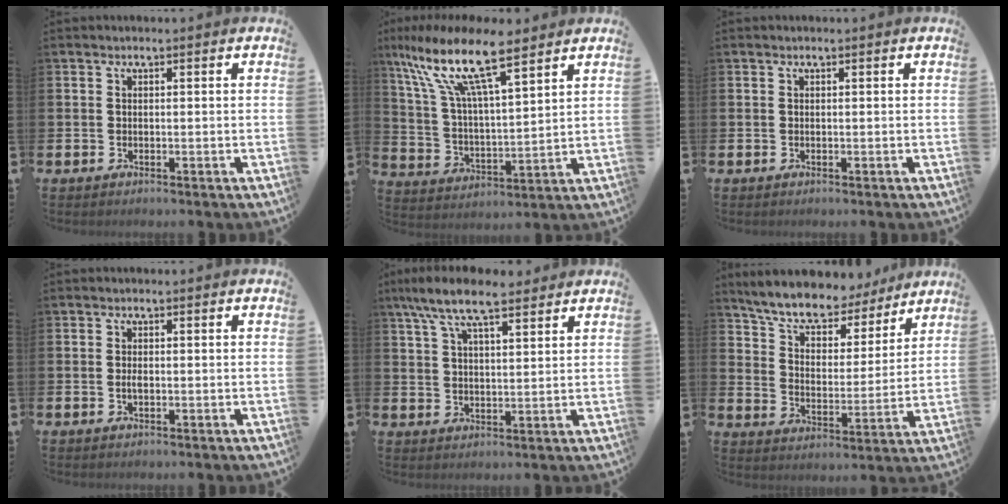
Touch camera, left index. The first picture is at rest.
{"total": 13.0, "force": [9.6, 3.6, 8.0], "torque": [-0.177, -0.043, 0.164]}
{"total": 0.0}
{"total": 1.1, "force": [-0.2, 0.4, 0.9], "torque": [-0.018, 0.002, -0.005]}
{"total": 8.3, "force": [7.2, 2.1, 3.7], "torque": [-0.091, -0.019, 0.131]}
{"total": 8.2, "force": [7.6, 2.4, 1.9], "torque": [-0.072, -0.055, 0.133]}